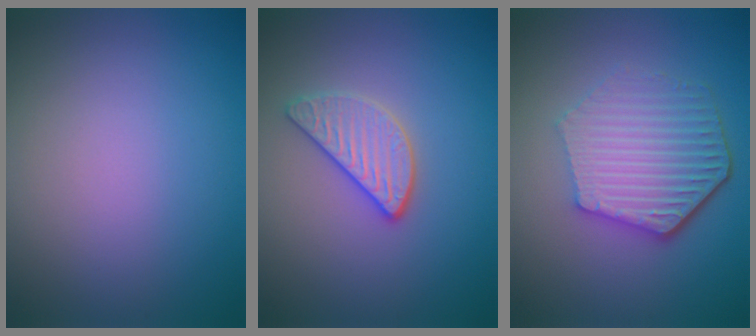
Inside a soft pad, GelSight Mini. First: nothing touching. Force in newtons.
{"total": 2.8, "press": 2.7, "slide": 0.9}
{"total": 6.0, "press": 4.5, "slide": 4.0}